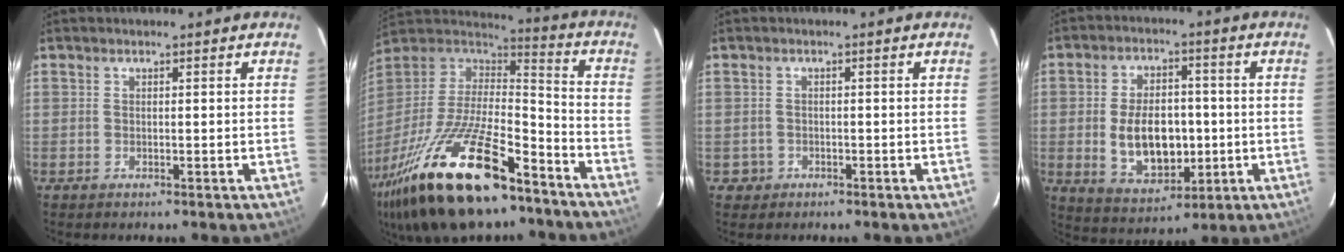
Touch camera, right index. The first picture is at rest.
{"total": 30.6, "force": [-19.6, 10.9, 20.9], "torque": [-0.416, -0.041, -0.324]}
{"total": 2.1, "force": [-0.8, 1.9, 0.1], "torque": [-0.006, 0.005, -0.009]}
{"total": 12.5, "force": [-1.3, 7.6, 9.8], "torque": [-0.189, 0.005, -0.002]}